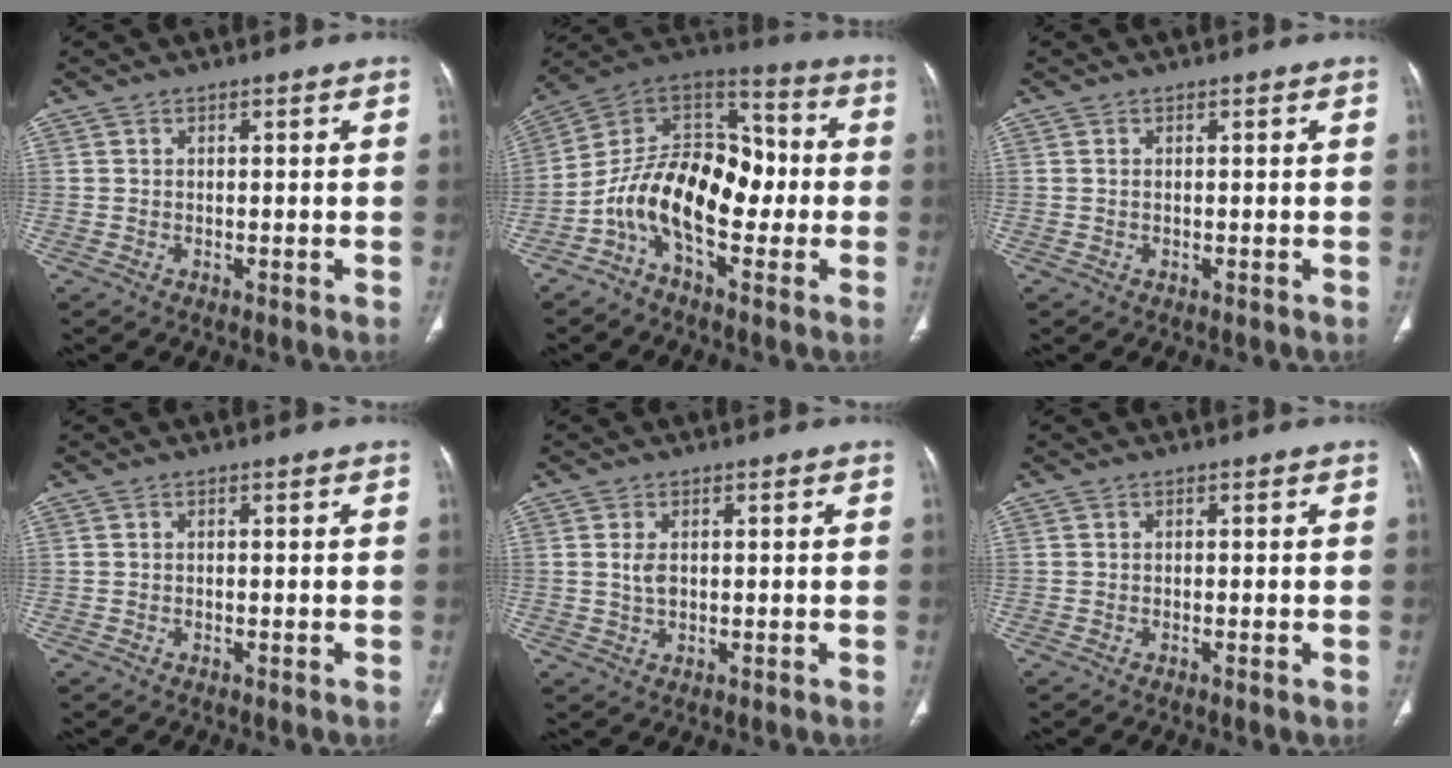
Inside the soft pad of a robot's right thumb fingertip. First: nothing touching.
{"total": 16.8, "force": [-4.1, 9.6, 13.2], "torque": [-0.197, 0.067, -0.079]}
{"total": 0.0}
{"total": 0.0}
{"total": 2.6, "force": [0.4, 1.6, 2.0], "torque": [-0.040, -0.001, 0.009]}
{"total": 0.6, "force": [-0.3, 0.0, 0.5], "torque": [-0.013, -0.002, -0.005]}